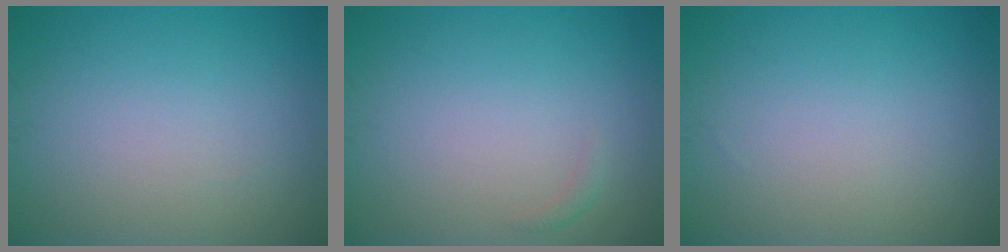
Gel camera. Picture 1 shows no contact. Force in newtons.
{"total": 0.6, "press": 0.6, "slide": 0.1}
{"total": 0.0}